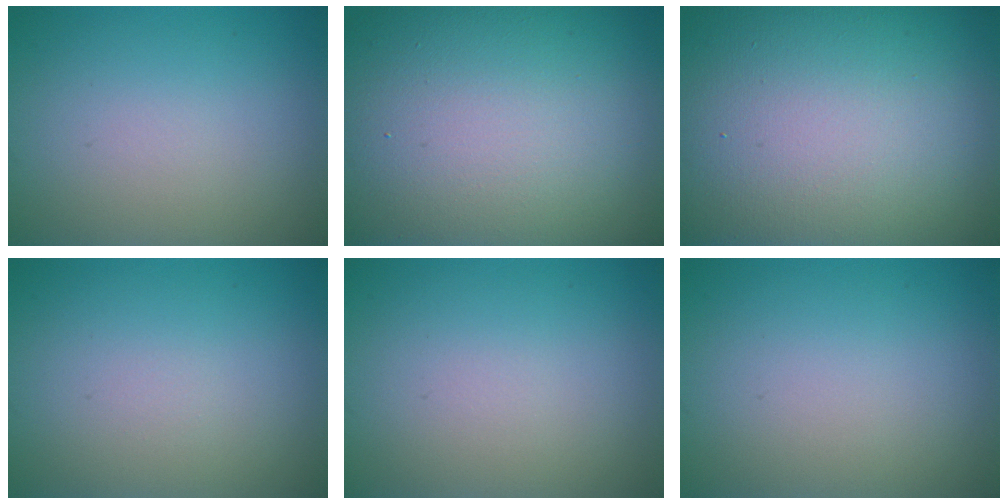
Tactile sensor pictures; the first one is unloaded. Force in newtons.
{"total": 21.9, "press": 21.9, "slide": 1.2}
{"total": 27.9, "press": 27.8, "slide": 1.4}
{"total": 0.0}
{"total": 0.0}
{"total": 0.0}